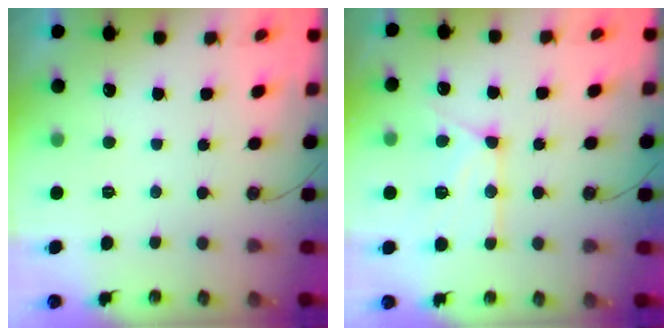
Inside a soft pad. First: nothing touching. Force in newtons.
{"total": 12.6, "press": 12.6, "slide": 0.8}